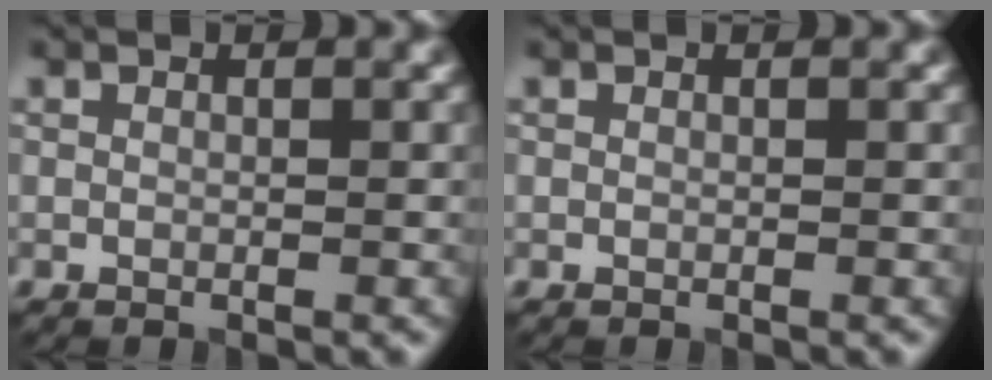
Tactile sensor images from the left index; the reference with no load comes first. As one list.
[{"total": 0.0}]